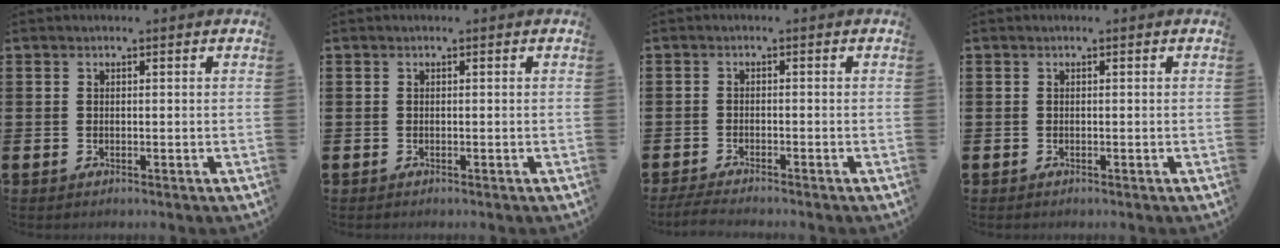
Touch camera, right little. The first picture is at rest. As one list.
[{"total": 0.0}, {"total": 1.7, "force": [-1.5, 0.0, 0.7], "torque": [-0.011, 0.003, -0.030]}, {"total": 0.0}]